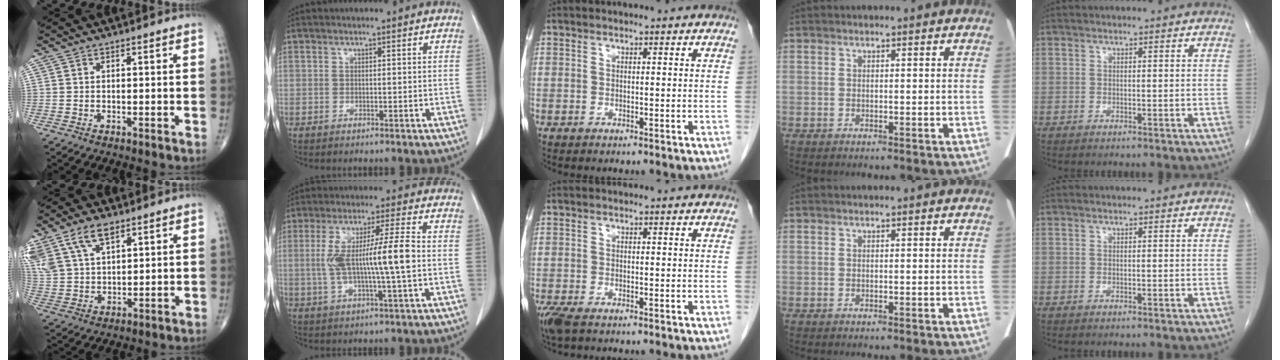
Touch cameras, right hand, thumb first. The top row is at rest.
{"thumb": {"total": 13.1, "force": [7.8, 6.8, 8.0], "torque": [-0.166, -0.010, 0.157]}, "index": {"total": 10.9, "force": [-0.4, 0.2, 10.9], "torque": [-0.214, 0.013, -0.007]}, "middle": {"total": 3.7, "force": [-2.4, 1.4, 2.4], "torque": [-0.058, -0.013, -0.042]}}